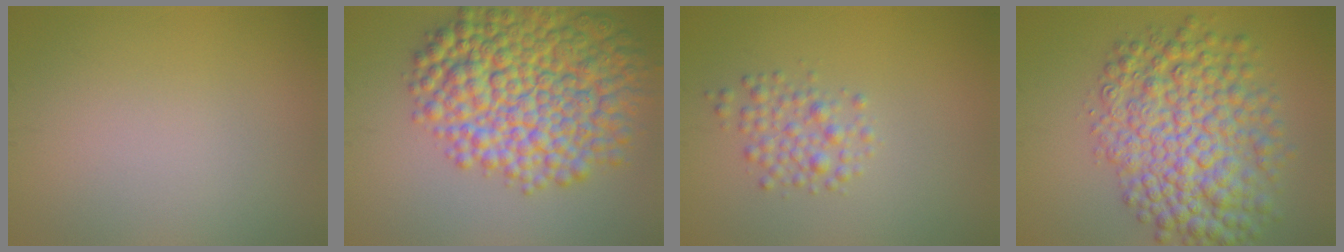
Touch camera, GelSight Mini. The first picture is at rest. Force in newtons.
{"total": 11.7, "press": 11.7, "slide": 0.2}
{"total": 2.3, "press": 2.3, "slide": 0.1}
{"total": 9.5, "press": 9.5, "slide": 0.2}